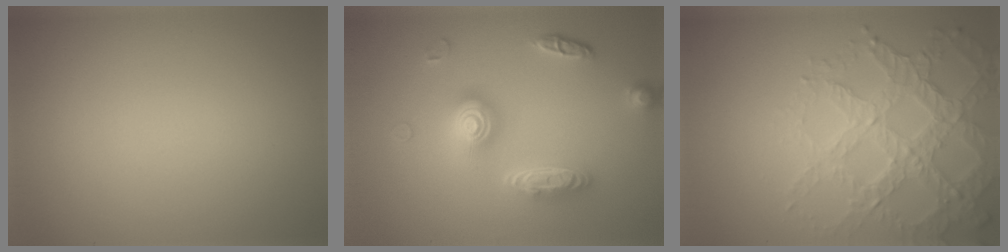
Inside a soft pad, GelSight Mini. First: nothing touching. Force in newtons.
{"total": 4.5, "press": 3.5, "slide": 2.8}
{"total": 6.2, "press": 4.8, "slide": 3.8}